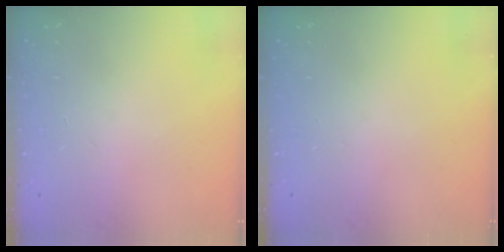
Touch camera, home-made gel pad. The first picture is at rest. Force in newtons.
{"total": 0.0}